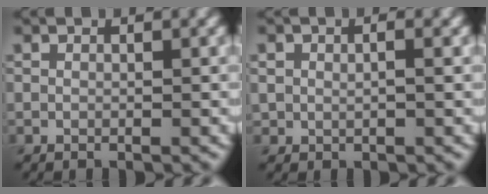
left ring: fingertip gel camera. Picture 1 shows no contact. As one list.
[{"total": 1.6, "force": [0.3, 1.1, 1.1], "torque": [-0.020, -0.002, 0.009]}]